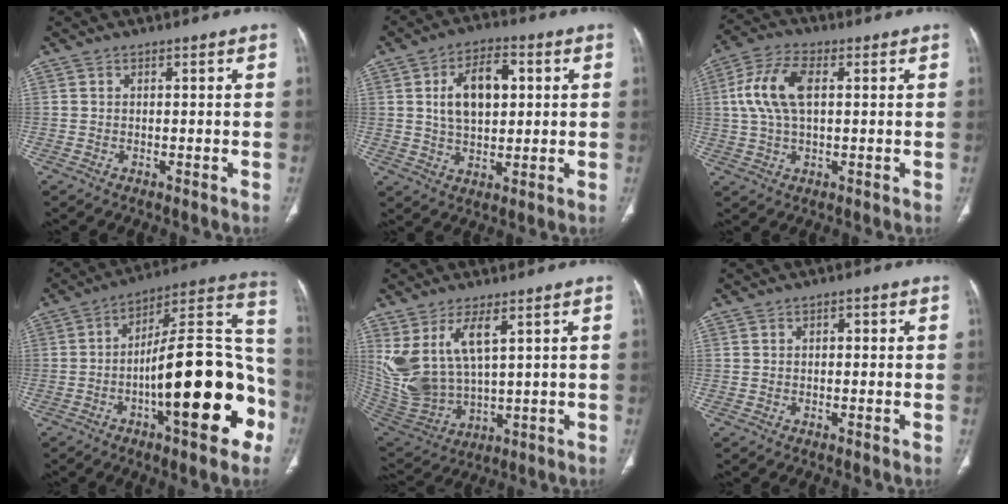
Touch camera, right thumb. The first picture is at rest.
{"total": 11.1, "force": [2.3, 6.4, 8.7], "torque": [-0.132, 0.006, 0.040]}
{"total": 10.3, "force": [1.8, 5.3, 8.6], "torque": [-0.188, 0.018, 0.032]}
{"total": 26.0, "force": [-7.9, 8.5, 23.3], "torque": [-0.294, 0.056, -0.119]}
{"total": 13.6, "force": [5.4, 5.9, 11.0], "torque": [-0.229, -0.031, 0.132]}
{"total": 1.2, "force": [0.2, 0.8, 0.9], "torque": [-0.010, 0.005, -0.001]}